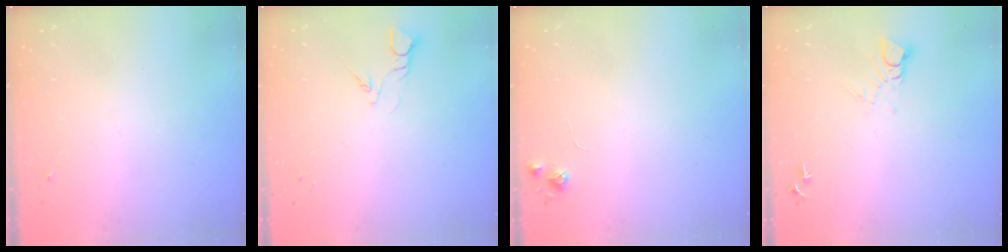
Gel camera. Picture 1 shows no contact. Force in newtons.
{"total": 3.0, "press": 3.0, "slide": 0.3}
{"total": 5.3, "press": 5.2, "slide": 0.7}
{"total": 4.4, "press": 4.3, "slide": 0.2}